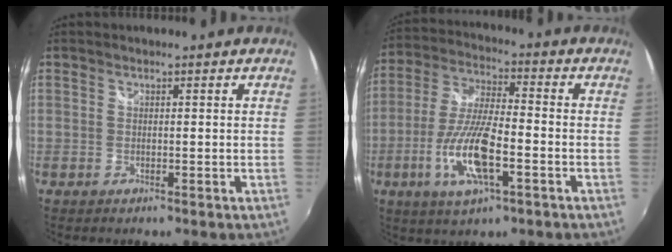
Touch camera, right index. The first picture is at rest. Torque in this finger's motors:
{"motor_torque": [1.80, -0.34, 0.93, 0.14]}